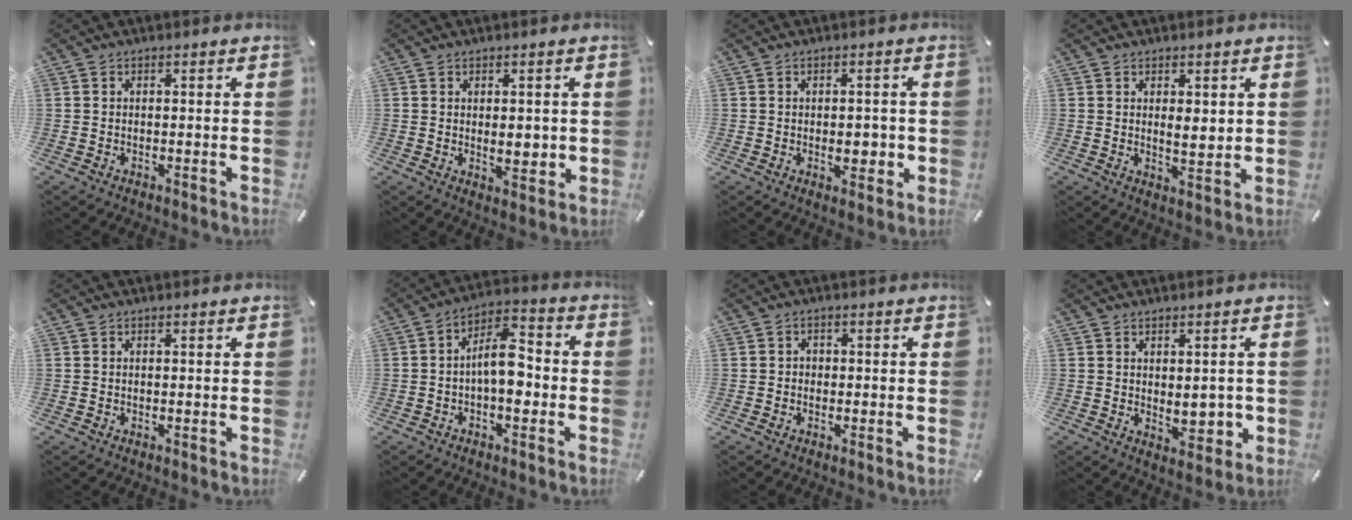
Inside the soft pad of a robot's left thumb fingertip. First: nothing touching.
{"total": 4.0, "force": [0.5, 2.5, 3.1], "torque": [-0.036, -0.005, 0.005]}
{"total": 4.4, "force": [-0.5, 2.9, 3.2], "torque": [-0.034, -0.005, -0.013]}
{"total": 3.6, "force": [1.3, 1.9, 2.7], "torque": [-0.032, -0.008, 0.019]}
{"total": 0.0}
{"total": 9.7, "force": [-1.9, 4.9, 8.2], "torque": [-0.141, 0.013, -0.033]}
{"total": 1.7, "force": [-0.8, 1.4, 0.5], "torque": [-0.008, 0.007, -0.018]}
{"total": 4.6, "force": [0.5, 3.1, 3.4], "torque": [-0.030, -0.006, 0.006]}